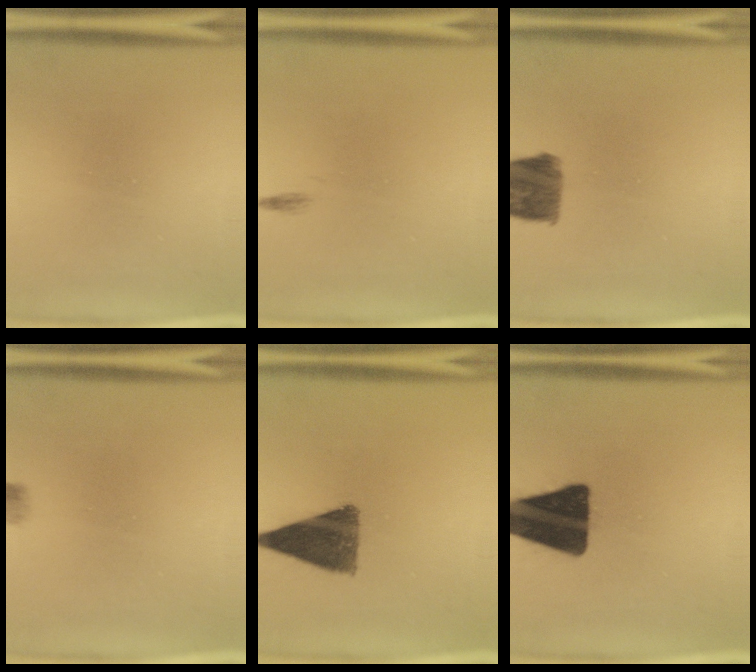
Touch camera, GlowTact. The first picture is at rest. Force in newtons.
{"total": 0.5}
{"total": 9.7}
{"total": 2.2}
{"total": 11.1}
{"total": 19.3}